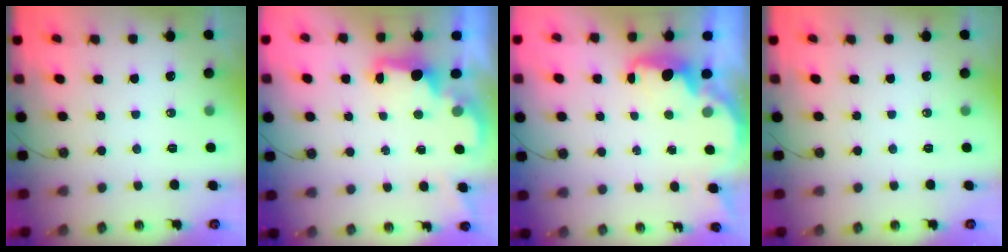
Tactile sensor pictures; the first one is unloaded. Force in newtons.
{"total": 2.4, "press": 2.3, "slide": 0.8}
{"total": 2.3, "press": 2.2, "slide": 0.5}
{"total": 0.0}